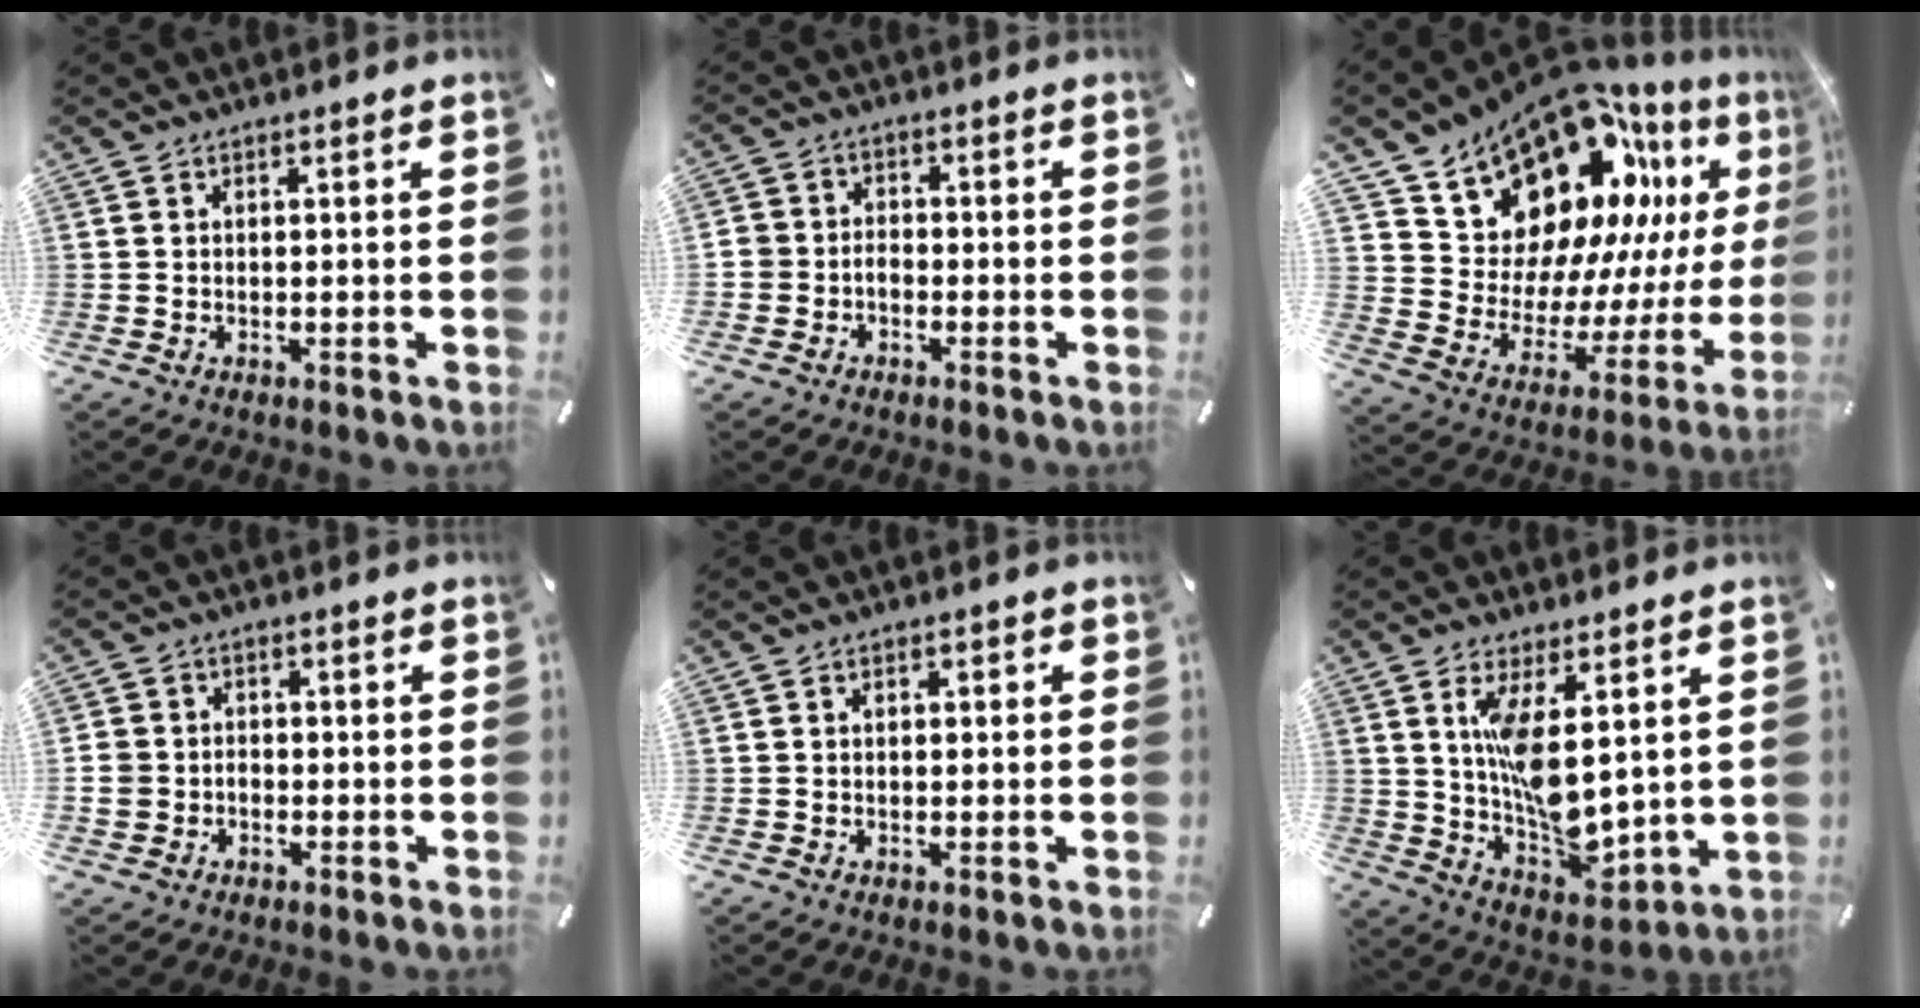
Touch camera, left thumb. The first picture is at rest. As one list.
[{"total": 3.5, "force": [-2.0, 2.8, 0.9], "torque": [-0.016, 0.013, -0.038]}, {"total": 19.0, "force": [14.0, 10.9, 6.9], "torque": [-0.102, -0.120, 0.256]}, {"total": 4.8, "force": [-1.4, 4.3, 1.6], "torque": [-0.027, 0.009, -0.028]}, {"total": 1.4, "force": [-0.1, 1.1, 0.9], "torque": [-0.018, 0.007, -0.005]}, {"total": 11.9, "force": [3.6, 6.0, 9.7], "torque": [-0.170, -0.029, 0.069]}]